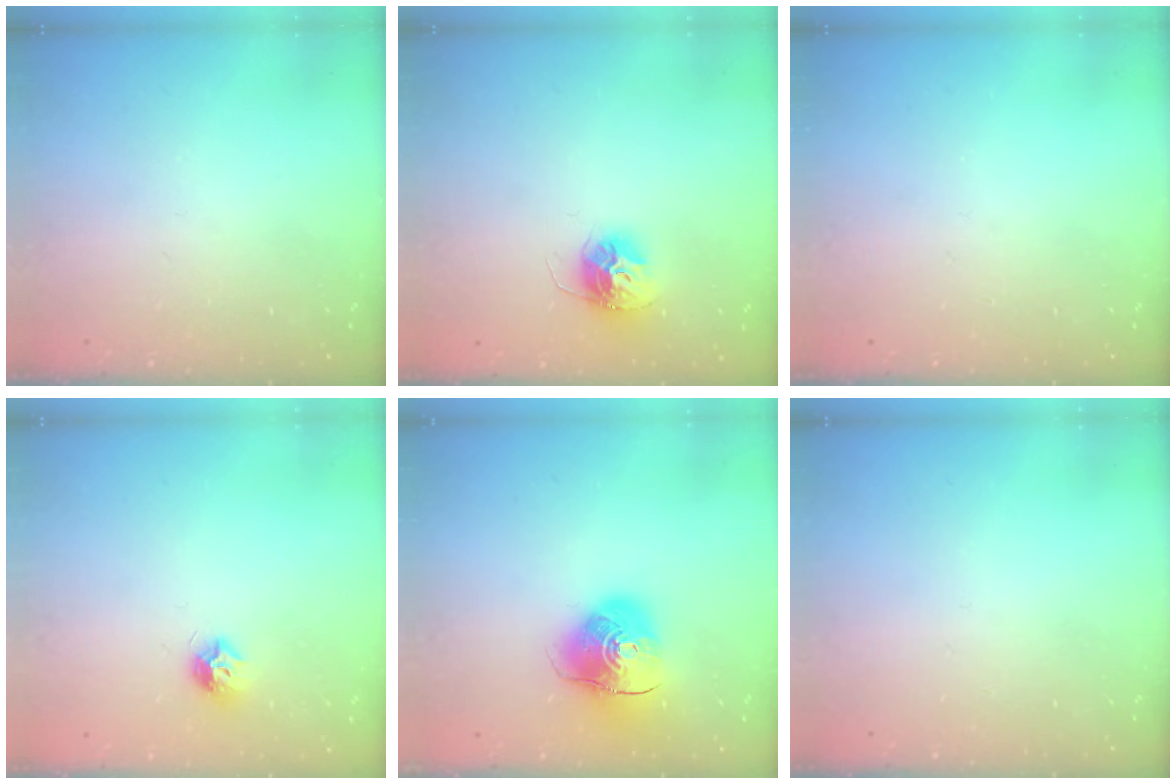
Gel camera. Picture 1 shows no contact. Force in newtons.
{"total": 12.4, "press": 12.4, "slide": 1.0}
{"total": 0.0}
{"total": 7.5, "press": 7.5, "slide": 0.1}
{"total": 10.8, "press": 10.6, "slide": 1.7}
{"total": 0.0}